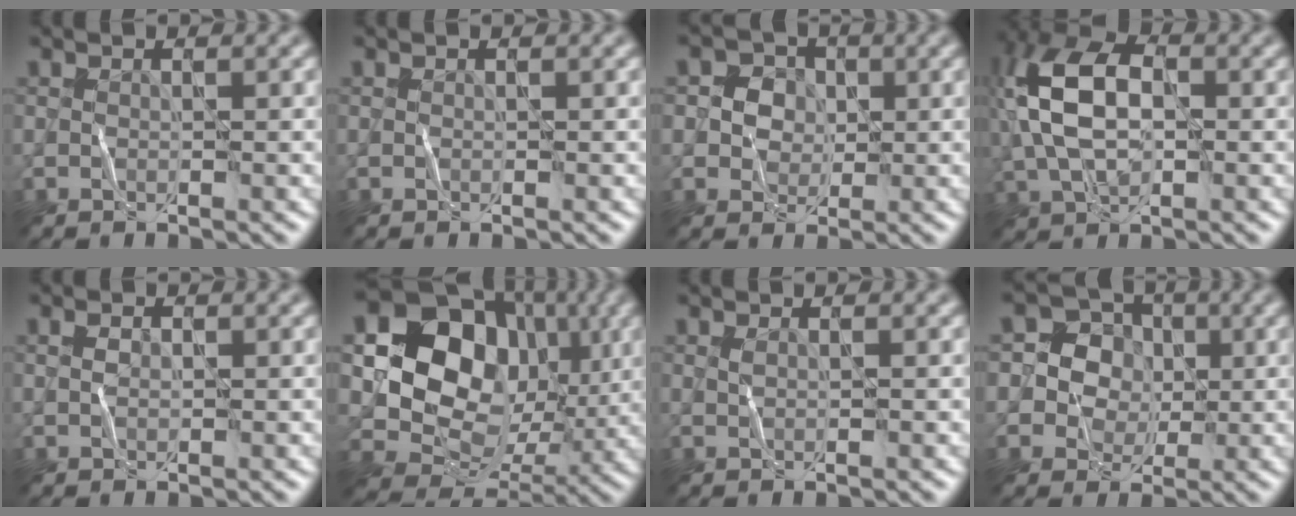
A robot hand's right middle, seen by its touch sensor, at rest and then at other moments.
{"total": 0.0}
{"total": 2.5, "force": [0.1, 2.4, 0.9], "torque": [-0.014, 0.002, -0.001]}
{"total": 9.3, "force": [0.4, 5.7, 7.3], "torque": [-0.179, 0.018, -0.001]}
{"total": 0.7, "force": [0.1, 0.6, 0.4], "torque": [-0.011, 0.001, 0.002]}
{"total": 14.1, "force": [2.5, 11.6, 7.7], "torque": [-0.132, 0.013, 0.045]}
{"total": 0.0}
{"total": 4.2, "force": [0.0, 3.9, 1.4], "torque": [-0.016, 0.006, -0.016]}